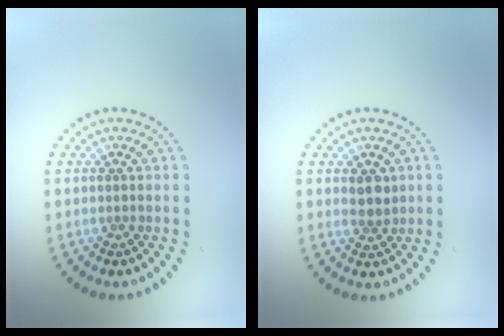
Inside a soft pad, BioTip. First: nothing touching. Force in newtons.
{"total": 2.1, "press": 1.9, "slide": 0.8}